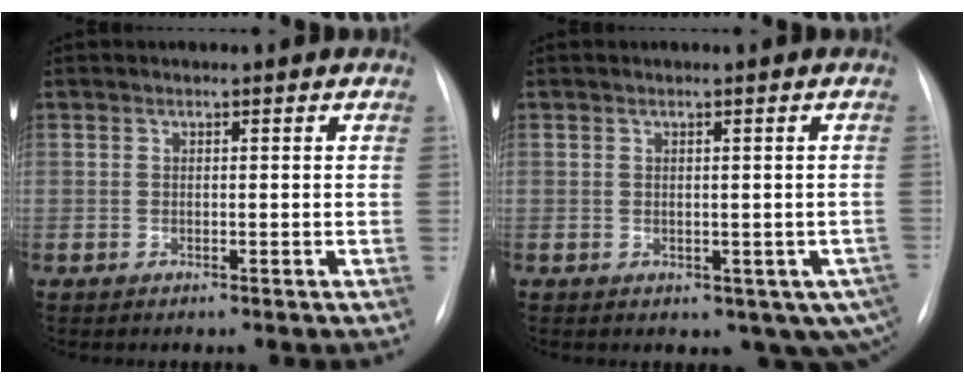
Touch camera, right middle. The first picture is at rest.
{"total": 6.0, "force": [-2.0, 3.5, 4.4], "torque": [-0.031, 0.002, -0.015]}